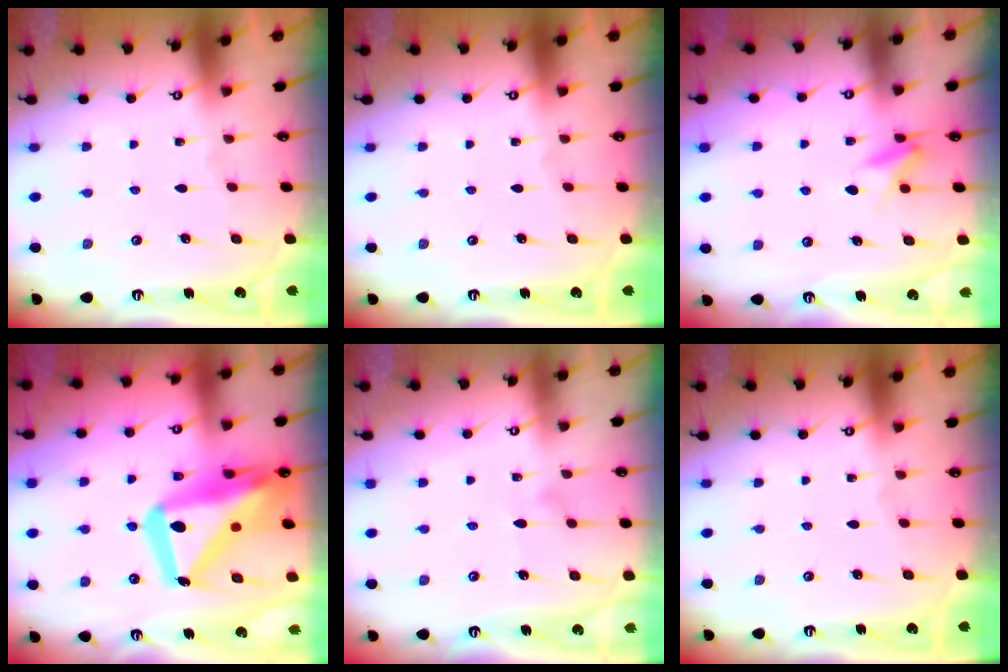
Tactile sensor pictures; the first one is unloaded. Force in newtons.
{"total": 0.0}
{"total": 6.6, "press": 6.3, "slide": 1.9}
{"total": 24.0, "press": 23.9, "slide": 2.4}
{"total": 6.7, "press": 6.7, "slide": 0.3}
{"total": 0.0}